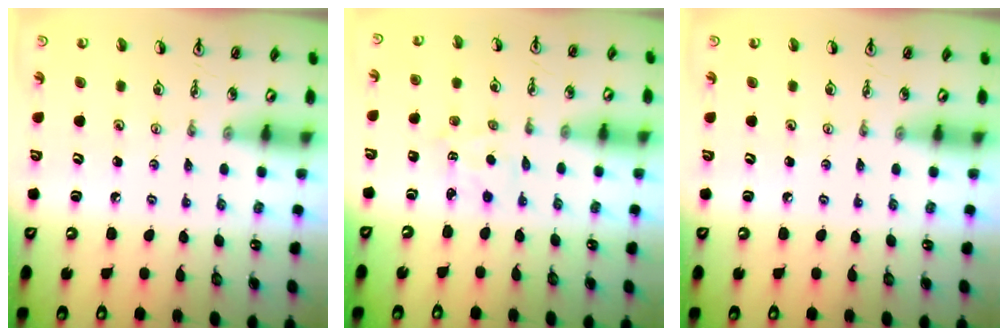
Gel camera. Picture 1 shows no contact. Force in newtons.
{"total": 1.8, "press": 1.7, "slide": 0.3}
{"total": 0.0}